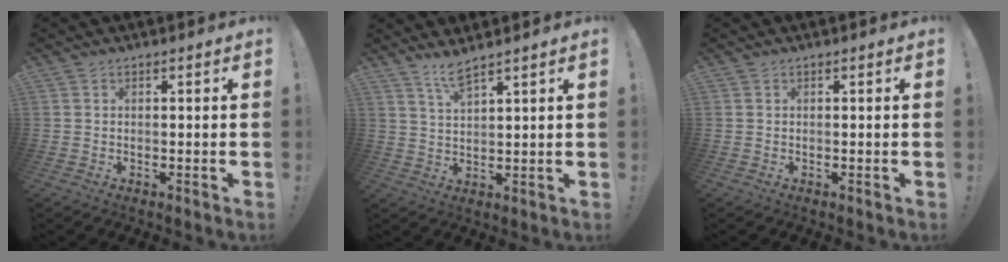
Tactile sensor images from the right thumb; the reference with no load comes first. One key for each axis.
{"total": 5.1, "fx": 4.1, "fy": 0.4, "fz": 3.1, "tx": -0.068, "ty": -0.018, "tz": 0.072}
{"total": 0.0}